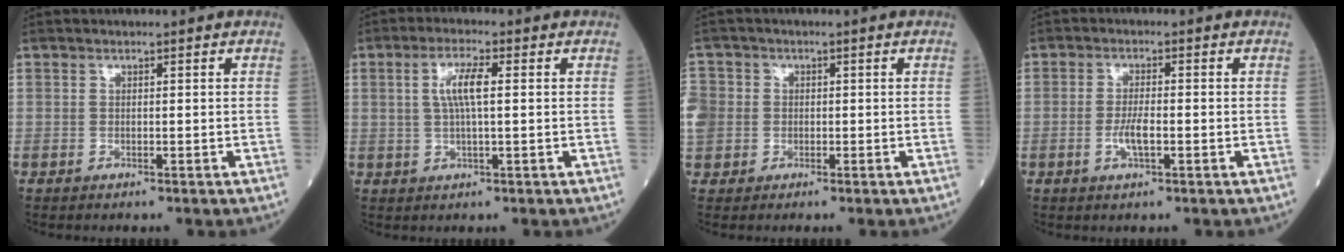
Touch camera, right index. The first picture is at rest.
{"total": 4.9, "force": [0.9, 0.6, 4.8], "torque": [-0.095, 0.006, 0.017]}
{"total": 6.0, "force": [-0.5, 5.6, 2.1], "torque": [-0.066, 0.016, -0.004]}
{"total": 3.4, "force": [-0.9, 0.7, 3.2], "torque": [-0.063, -0.001, -0.016]}